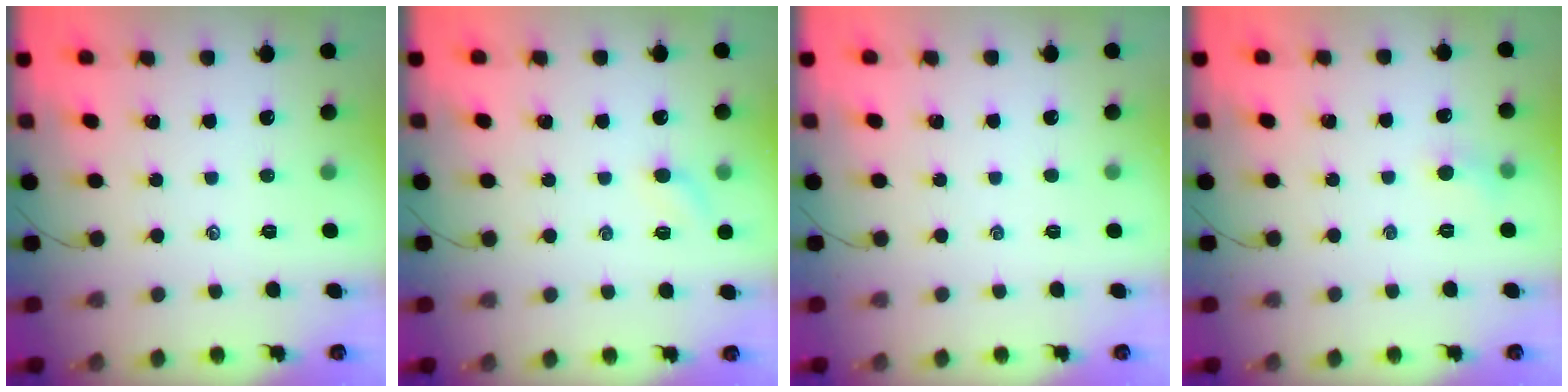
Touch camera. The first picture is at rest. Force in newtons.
{"total": 5.3, "press": 5.1, "slide": 1.6}
{"total": 0.0}
{"total": 3.7, "press": 3.5, "slide": 1.3}